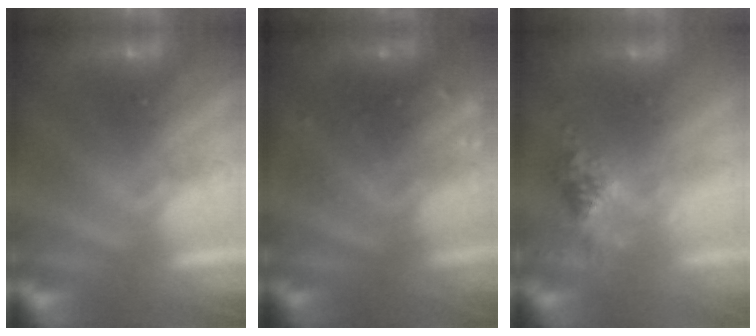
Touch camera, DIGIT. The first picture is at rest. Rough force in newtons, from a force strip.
{"total": 2.7}
{"total": 2.4}